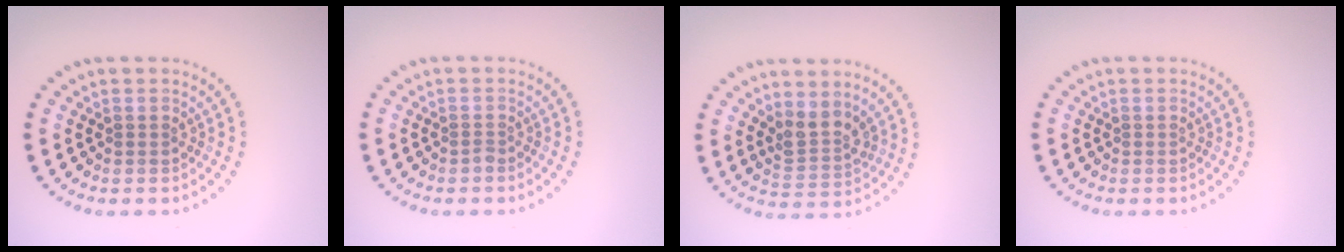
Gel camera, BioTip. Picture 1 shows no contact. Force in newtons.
{"total": 0.6, "press": 0.3, "slide": 0.5}
{"total": 2.6, "press": 2.0, "slide": 1.7}
{"total": 0.0}